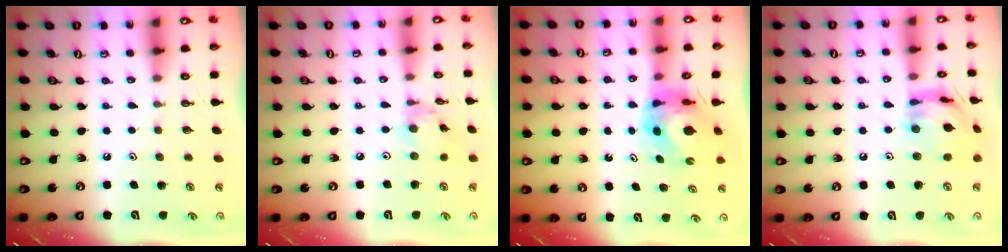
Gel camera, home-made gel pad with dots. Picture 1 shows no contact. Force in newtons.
{"total": 3.4, "press": 3.4, "slide": 0.2}
{"total": 6.2, "press": 6.2, "slide": 0.5}
{"total": 13.7, "press": 13.6, "slide": 1.3}